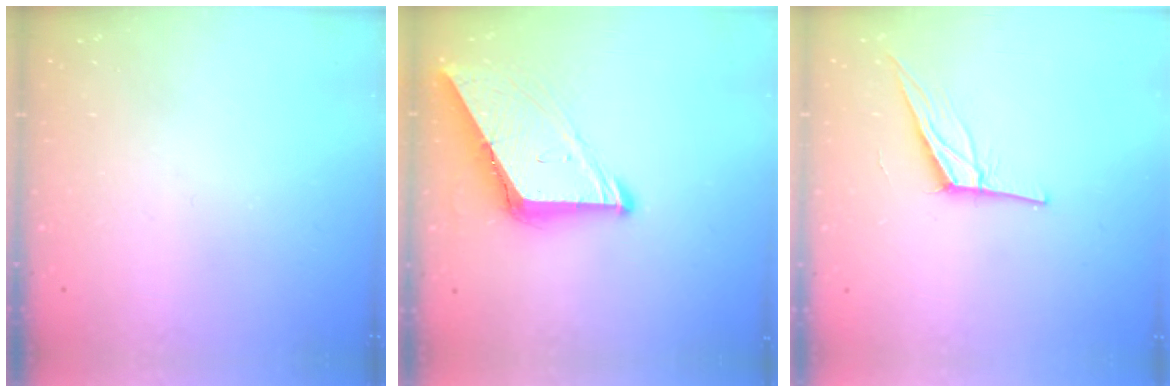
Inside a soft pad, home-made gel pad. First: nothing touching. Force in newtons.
{"total": 8.6, "press": 8.6, "slide": 0.9}
{"total": 10.8, "press": 10.4, "slide": 2.7}